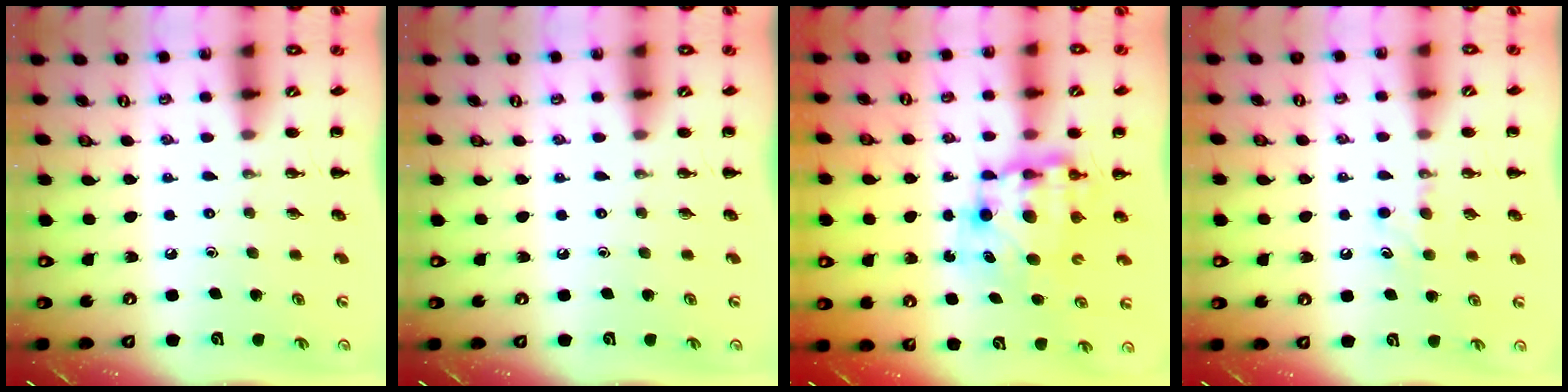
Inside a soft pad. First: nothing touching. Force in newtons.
{"total": 0.0}
{"total": 8.6, "press": 8.2, "slide": 2.4}
{"total": 6.2, "press": 6.0, "slide": 1.7}